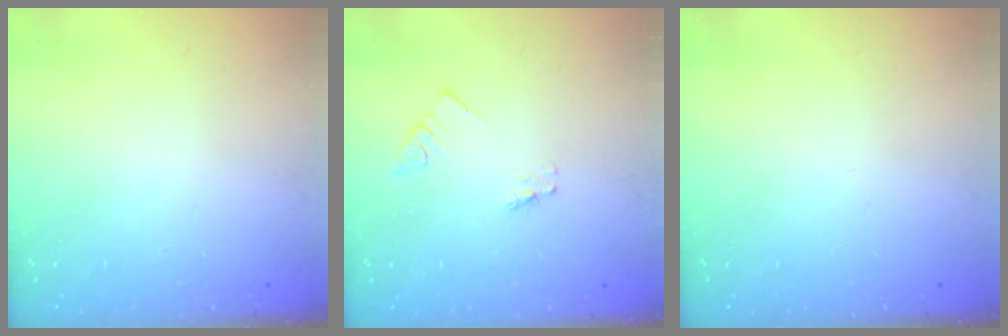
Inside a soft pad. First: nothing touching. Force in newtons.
{"total": 0.0}
{"total": 0.0}